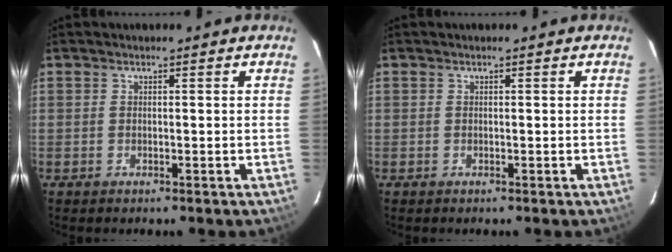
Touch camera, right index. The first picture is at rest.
{"total": 0.0}